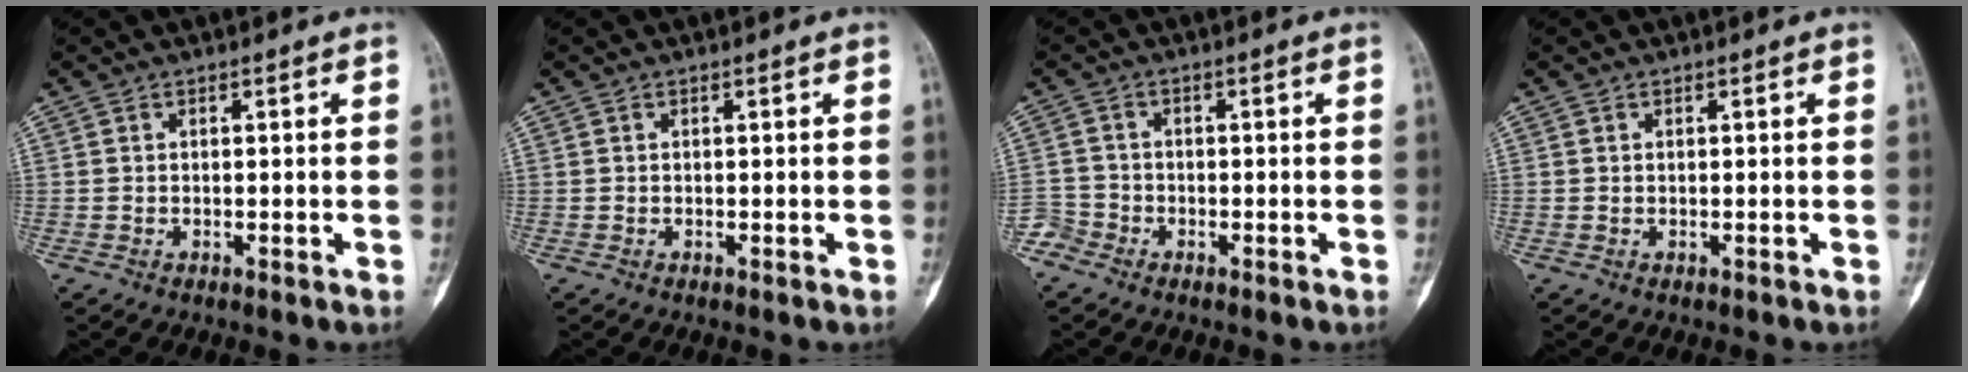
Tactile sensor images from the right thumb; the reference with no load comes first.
{"total": 0.0}
{"total": 2.9, "force": [-2.1, 1.9, -0.2], "torque": [0.014, 0.007, -0.052]}
{"total": 0.0}